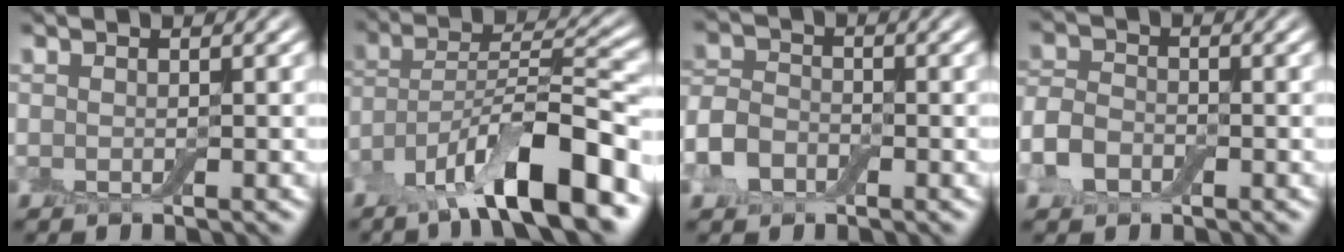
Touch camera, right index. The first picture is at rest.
{"total": 11.4, "force": [-6.8, 3.0, 8.6], "torque": [-0.137, 0.012, -0.126]}
{"total": 3.6, "force": [-1.6, 2.5, 1.9], "torque": [-0.045, 0.002, -0.042]}
{"total": 3.2, "force": [-1.4, 2.2, 1.8], "torque": [-0.042, 0.002, -0.038]}